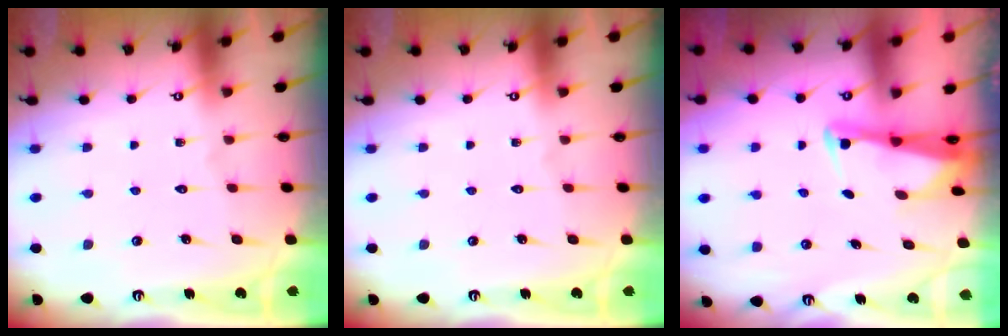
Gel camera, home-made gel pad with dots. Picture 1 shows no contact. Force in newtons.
{"total": 0.0}
{"total": 2.4, "press": 2.4, "slide": 0.5}